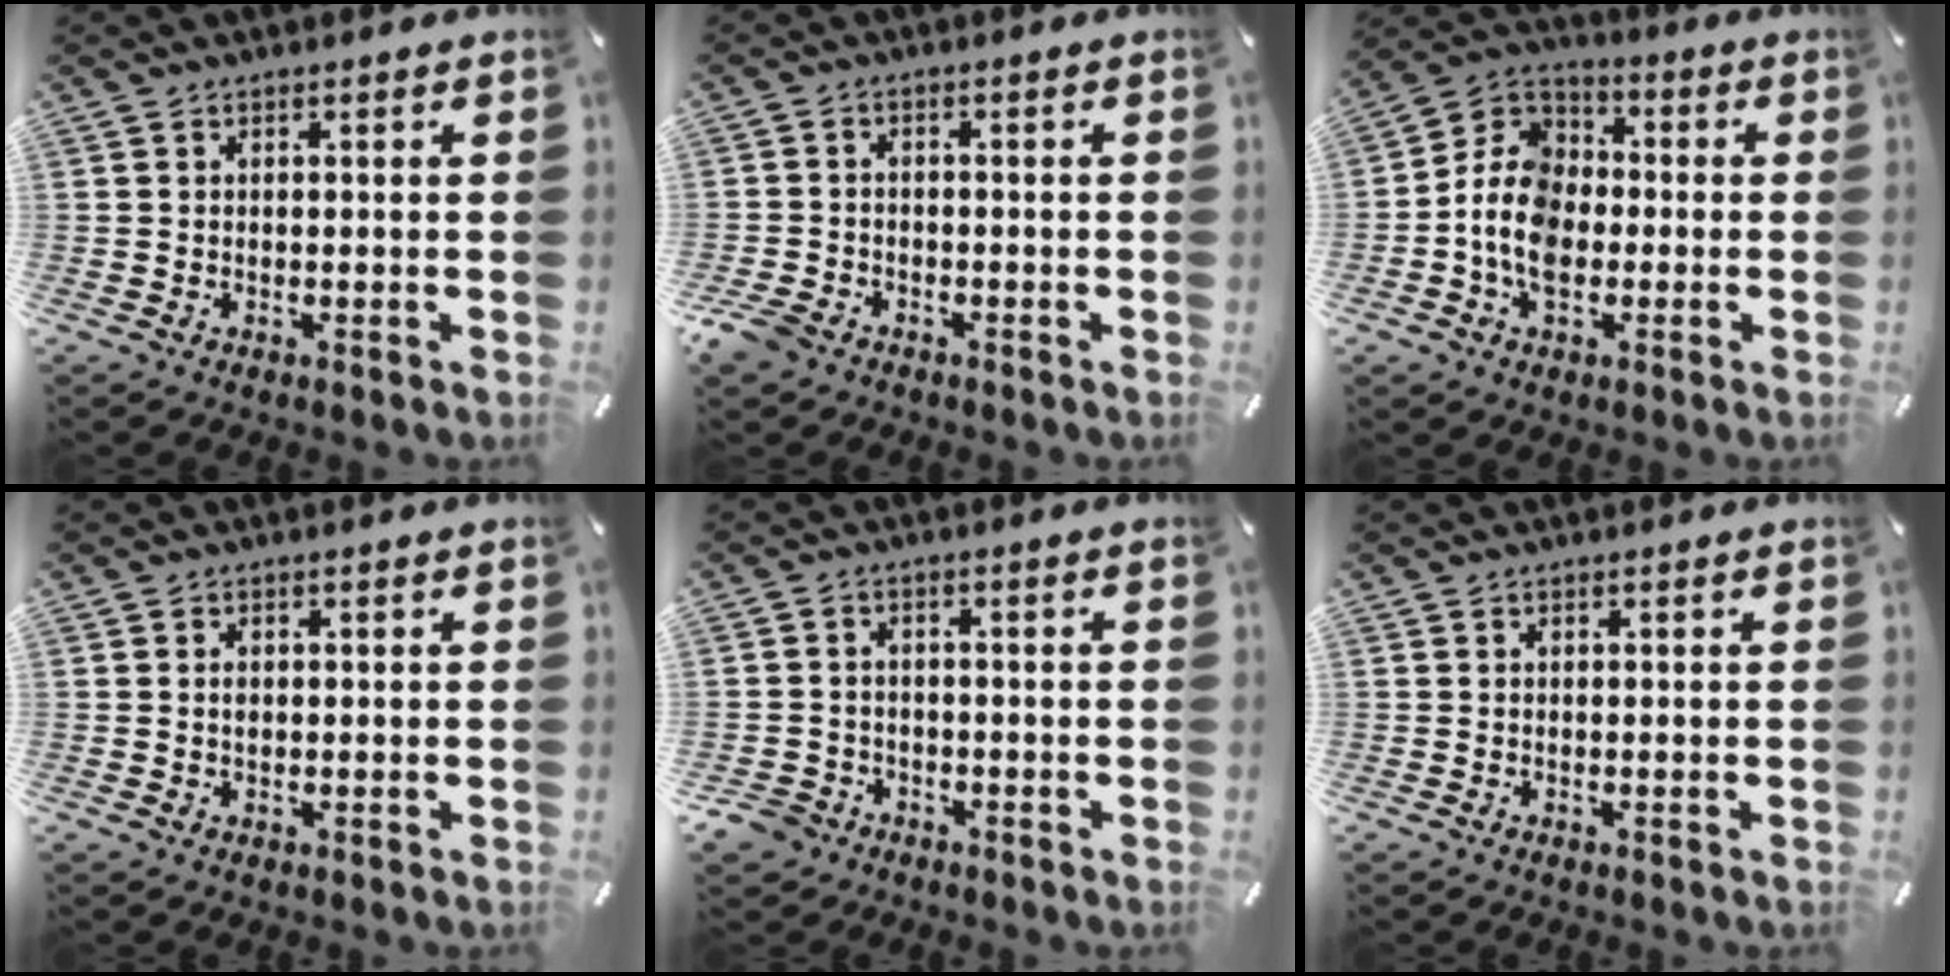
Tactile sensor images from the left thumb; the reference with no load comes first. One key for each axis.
{"total": 3.9, "fx": -2.8, "fy": 2.3, "fz": 1.4, "tx": -0.048, "ty": 0.010, "tz": -0.060}
{"total": 10.7, "fx": -3.5, "fy": 8.1, "fz": 6.1, "tx": -0.155, "ty": 0.014, "tz": -0.073}
{"total": 1.6, "fx": 0.1, "fy": 1.0, "fz": 1.2, "tx": -0.026, "ty": 0.004, "tz": 0.001}
{"total": 4.2, "fx": -2.7, "fy": 3.1, "fz": 0.9, "tx": -0.032, "ty": 0.010, "tz": -0.057}
{"total": 0.0}